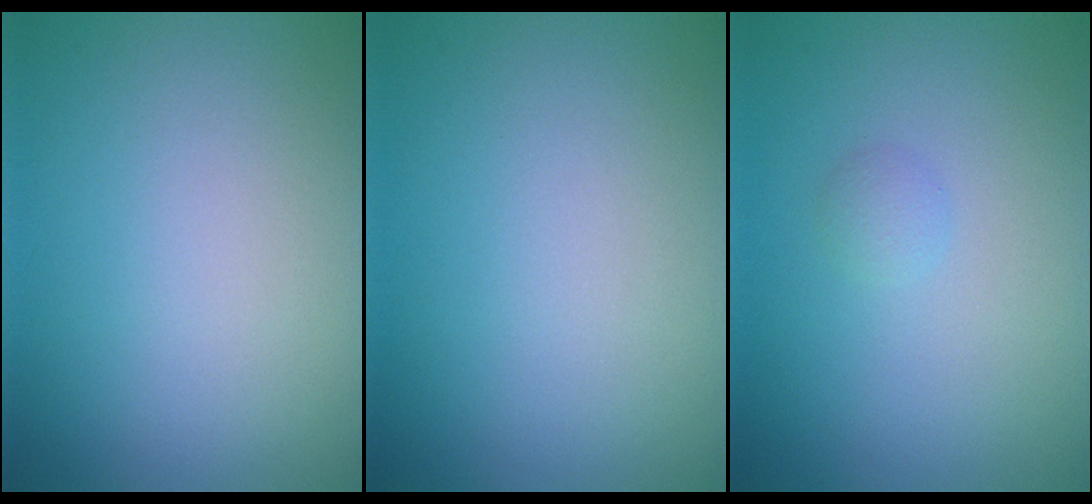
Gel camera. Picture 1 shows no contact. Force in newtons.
{"total": 0.0}
{"total": 0.8, "press": 0.8, "slide": 0.0}